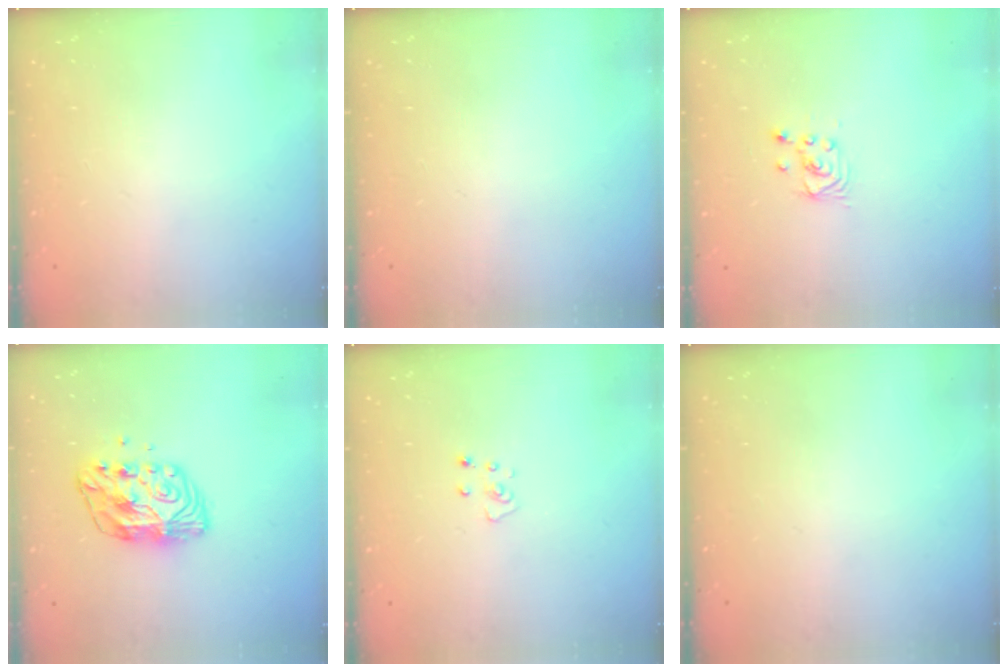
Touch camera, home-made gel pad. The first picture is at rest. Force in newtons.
{"total": 0.0}
{"total": 2.2, "press": 2.2, "slide": 0.2}
{"total": 9.7, "press": 9.7, "slide": 0.9}
{"total": 2.8, "press": 2.8, "slide": 0.2}
{"total": 0.0}